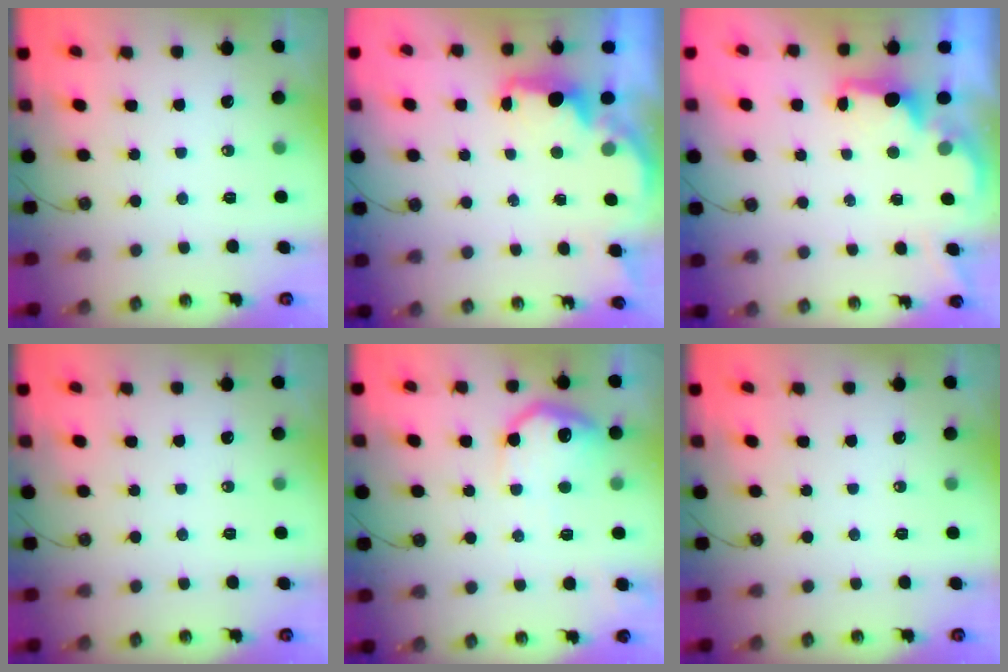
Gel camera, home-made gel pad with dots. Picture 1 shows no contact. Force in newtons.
{"total": 2.3, "press": 2.2, "slide": 0.8}
{"total": 2.0, "press": 1.8, "slide": 0.8}
{"total": 0.0}
{"total": 12.1, "press": 12.1, "slide": 0.3}
{"total": 0.0}